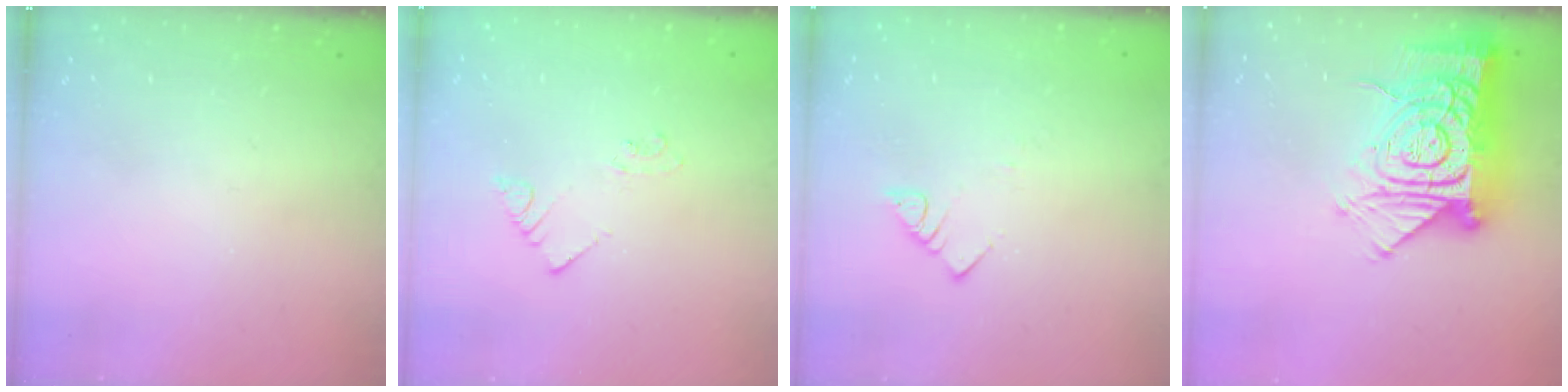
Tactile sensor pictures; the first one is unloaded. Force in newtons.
{"total": 2.2, "press": 2.2, "slide": 0.1}
{"total": 2.8, "press": 2.8, "slide": 0.2}
{"total": 21.4, "press": 21.3, "slide": 2.0}